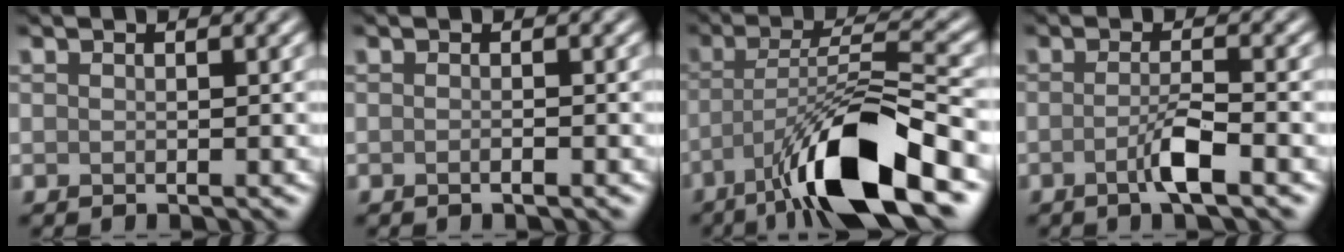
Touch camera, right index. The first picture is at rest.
{"total": 0.8, "force": [-0.3, 0.2, 0.7], "torque": [-0.009, -0.002, -0.009]}
{"total": 11.0, "force": [-6.4, 2.1, 8.6], "torque": [-0.152, 0.005, -0.118]}
{"total": 2.9, "force": [-1.1, 0.4, 2.6], "torque": [-0.045, 0.006, -0.028]}